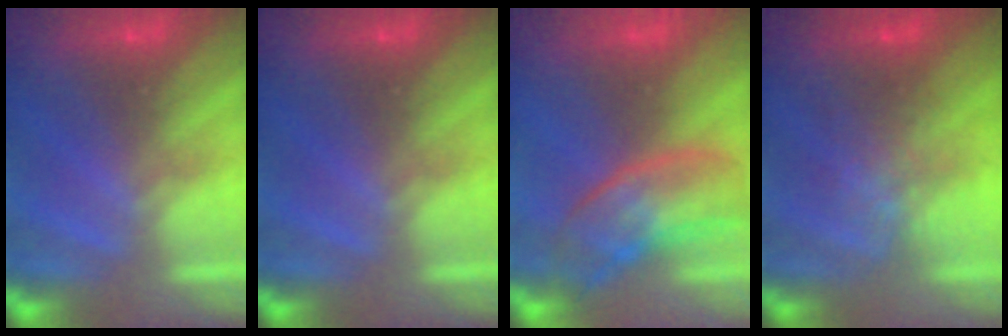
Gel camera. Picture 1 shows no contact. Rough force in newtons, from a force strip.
{"total": 0.0}
{"total": 2.8}
{"total": 3.9}